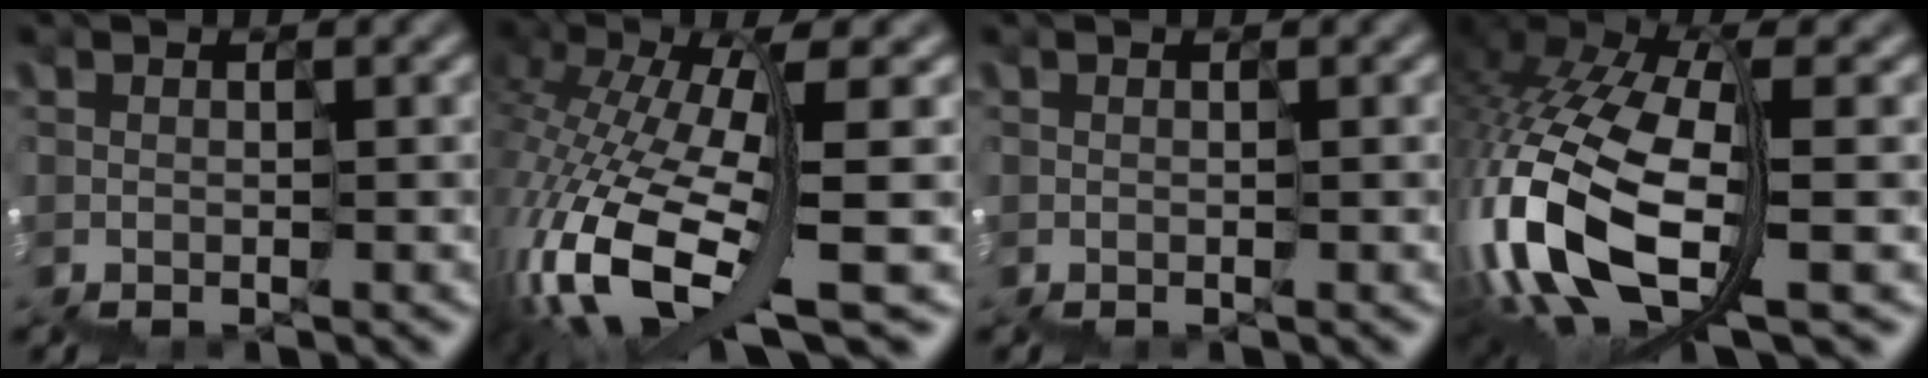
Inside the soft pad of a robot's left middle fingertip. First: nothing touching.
{"total": 9.4, "force": [-3.2, 3.1, 8.3], "torque": [-0.210, 0.002, -0.057]}
{"total": 0.0}
{"total": 10.8, "force": [-3.0, 5.7, 8.6], "torque": [-0.232, -0.006, -0.050]}